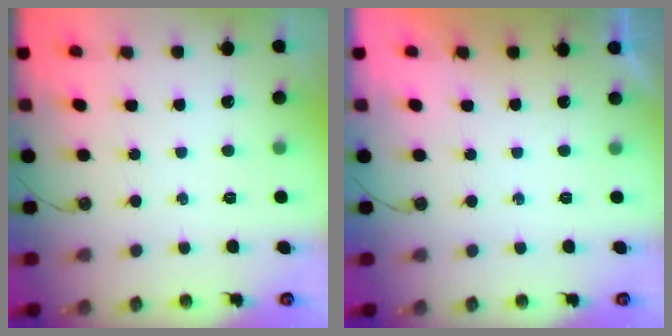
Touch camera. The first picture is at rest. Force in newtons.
{"total": 0.0}